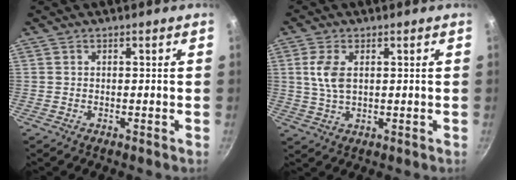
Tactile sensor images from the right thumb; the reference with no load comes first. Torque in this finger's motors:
{"motor_torque": [-0.55, 0.70, 0.27, 0.40, 0.07]}